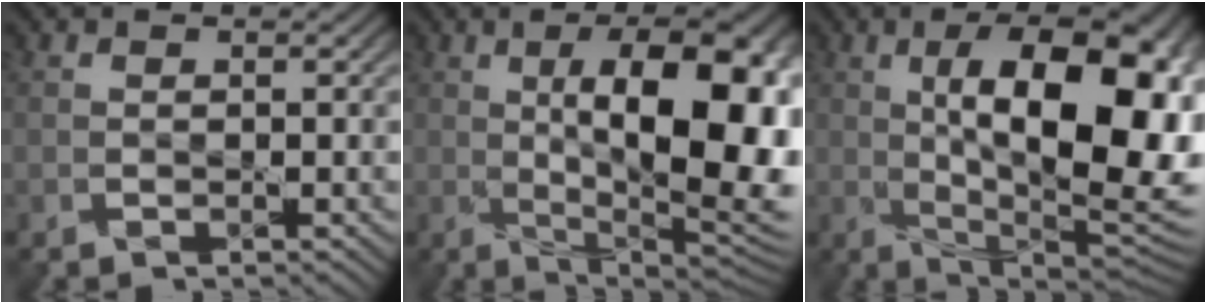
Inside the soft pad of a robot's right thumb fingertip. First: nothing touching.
{"total": 15.8, "force": [1.6, 6.1, 14.5], "torque": [-0.199, 0.013, 0.020]}
{"total": 17.7, "force": [2.3, 7.4, 16.0], "torque": [-0.231, 0.016, 0.029]}